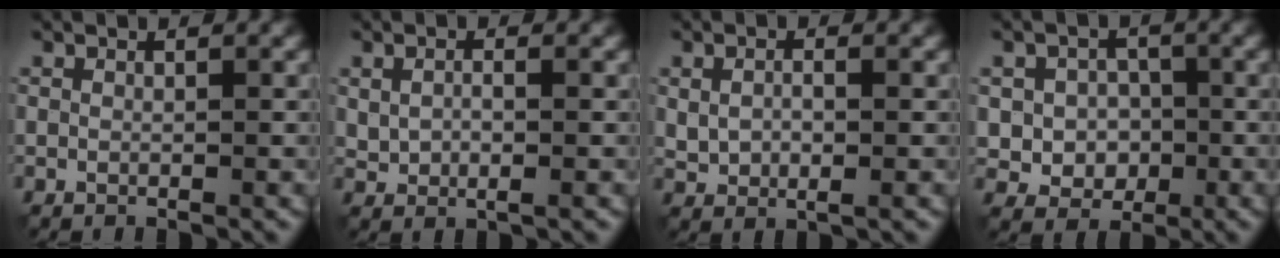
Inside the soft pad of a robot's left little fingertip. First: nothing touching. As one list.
[{"total": 2.2, "force": [0.3, 1.3, 1.8], "torque": [-0.041, -0.002, 0.008]}, {"total": 2.7, "force": [0.3, 1.6, 2.2], "torque": [-0.049, -0.002, 0.007]}, {"total": 4.0, "force": [-0.4, 3.6, 1.8], "torque": [-0.017, -0.004, -0.019]}]